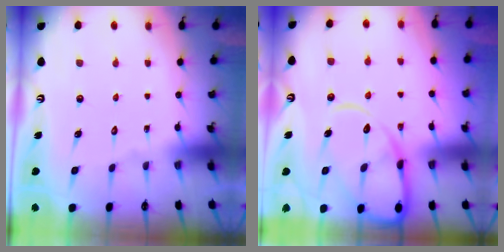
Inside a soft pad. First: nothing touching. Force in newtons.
{"total": 13.2, "press": 13.2, "slide": 1.4}